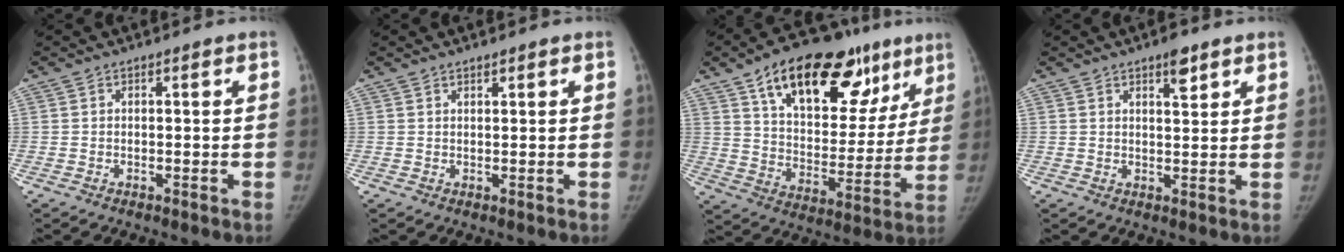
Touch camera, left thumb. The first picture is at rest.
{"total": 0.9, "force": [0.8, 0.2, 0.4], "torque": [-0.006, -0.005, 0.014]}
{"total": 28.0, "force": [15.6, 14.3, 18.3], "torque": [-0.231, -0.014, 0.245]}
{"total": 4.9, "force": [3.2, 1.8, 3.2], "torque": [-0.034, -0.019, 0.046]}